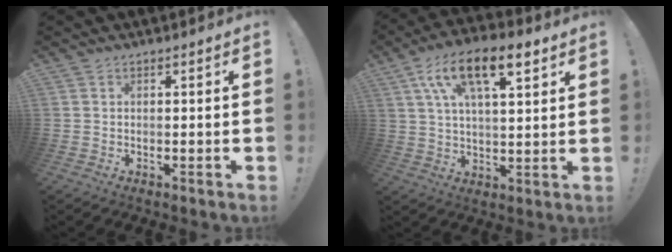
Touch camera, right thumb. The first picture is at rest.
{"total": 16.0, "force": [8.0, 6.4, 12.3], "torque": [-0.199, -0.018, 0.134]}